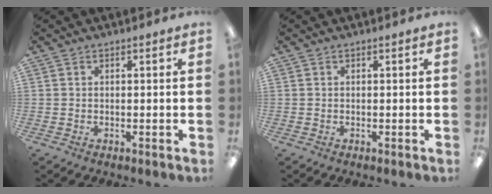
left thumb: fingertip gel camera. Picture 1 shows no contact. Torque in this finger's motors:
{"motor_torque": [0.00, 0.00, 0.05, -0.05, 0.00]}